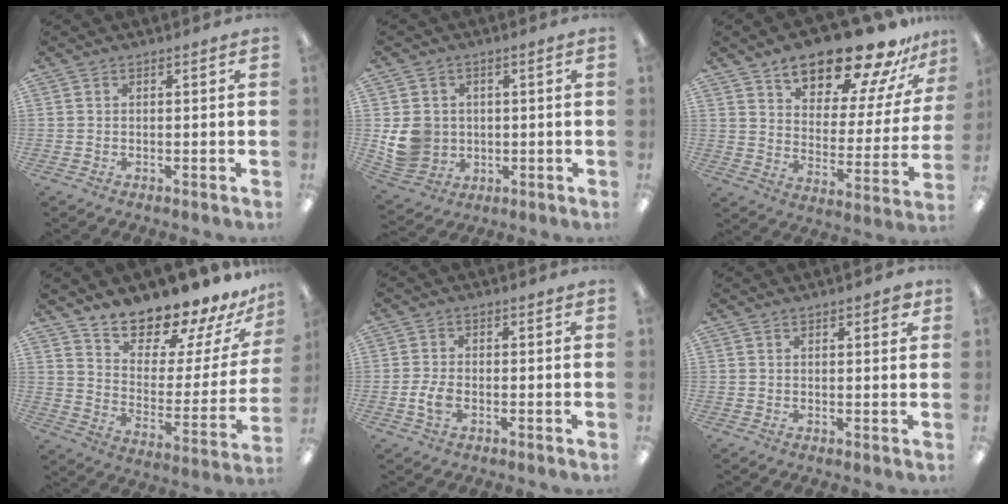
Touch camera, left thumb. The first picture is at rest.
{"total": 9.0, "force": [0.2, 8.3, 3.4], "torque": [-0.079, 0.007, 0.011]}
{"total": 20.7, "force": [16.7, 6.8, 10.1], "torque": [-0.151, -0.116, 0.277]}
{"total": 14.8, "force": [14.1, 3.4, 2.9], "torque": [-0.056, -0.132, 0.247]}
{"total": 4.2, "force": [-1.1, 2.5, 3.2], "torque": [-0.072, 0.001, -0.023]}
{"total": 2.1, "force": [1.4, 0.8, 1.4], "torque": [-0.014, -0.002, 0.020]}